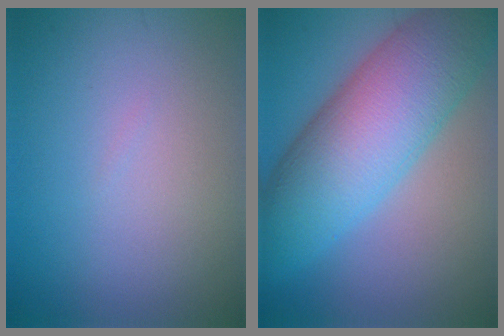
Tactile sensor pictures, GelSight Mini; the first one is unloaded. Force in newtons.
{"total": 11.2, "press": 11.2, "slide": 0.2}